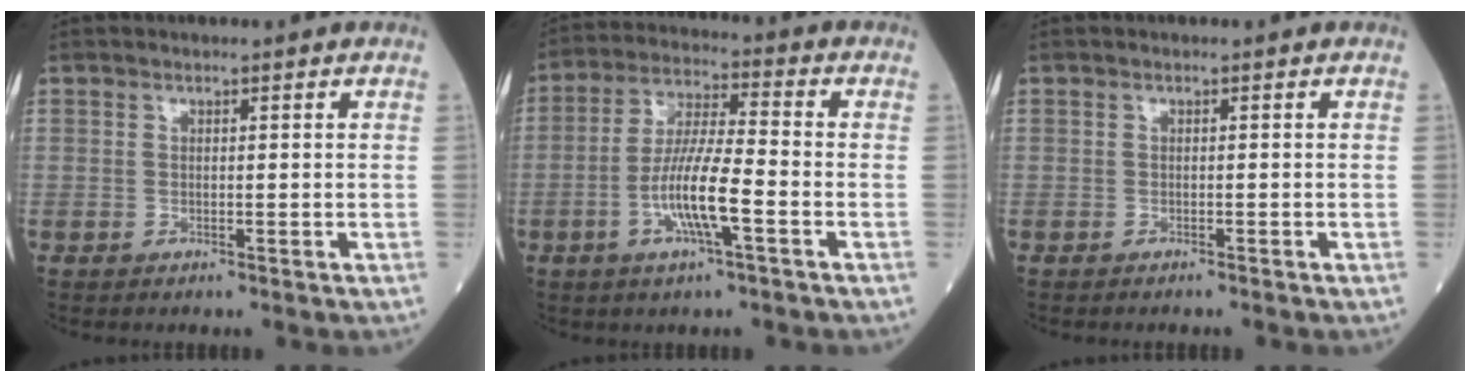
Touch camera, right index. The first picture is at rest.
{"total": 9.8, "force": [-3.3, 1.0, 9.2], "torque": [-0.180, -0.001, -0.065]}
{"total": 1.1, "force": [-1.0, -0.1, 0.4], "torque": [-0.007, 0.000, -0.012]}